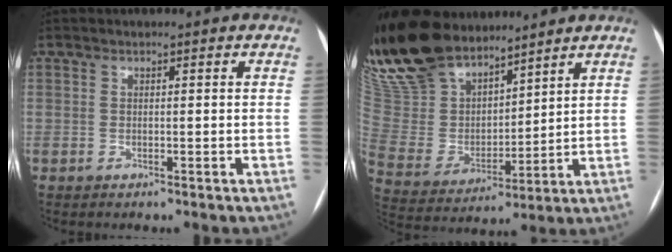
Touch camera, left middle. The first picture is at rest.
{"total": 20.3, "force": [16.8, 8.0, 8.1], "torque": [-0.193, 0.020, 0.323]}